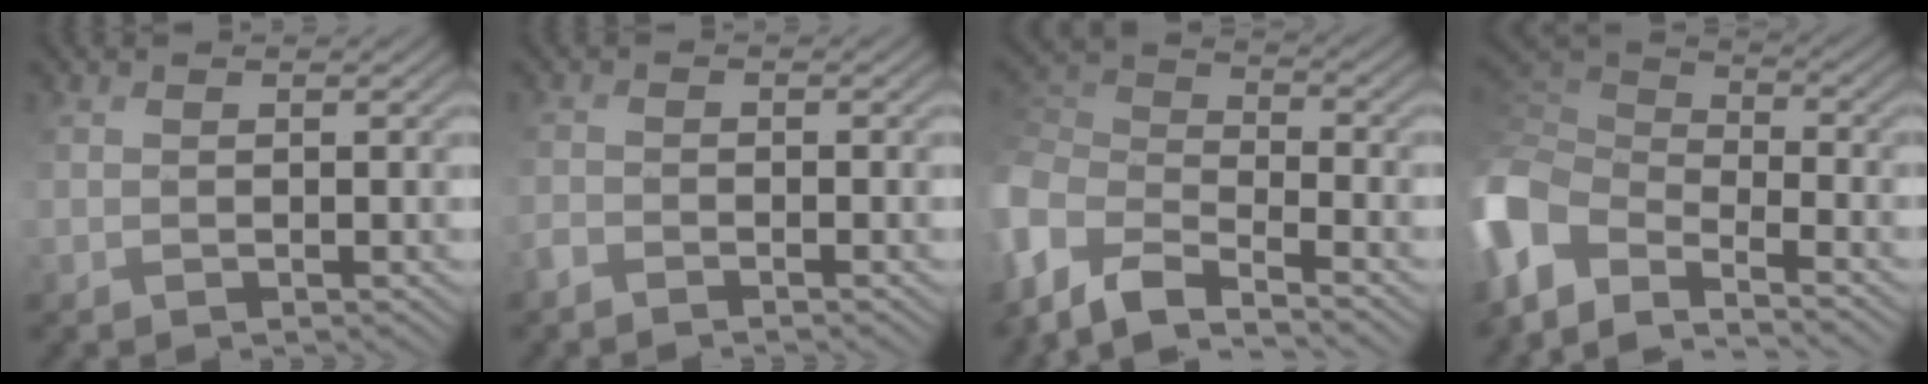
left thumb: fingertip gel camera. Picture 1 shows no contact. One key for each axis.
{"total": 1.4, "fx": -1.3, "fy": 0.2, "fz": 0.5, "tx": -0.013, "ty": -0.004, "tz": -0.034}
{"total": 7.6, "fx": -5.3, "fy": 3.1, "fz": 4.6, "tx": -0.111, "ty": -0.010, "tz": -0.121}
{"total": 9.6, "fx": -5.6, "fy": 5.3, "fz": 5.7, "tx": -0.153, "ty": -0.004, "tz": -0.121}